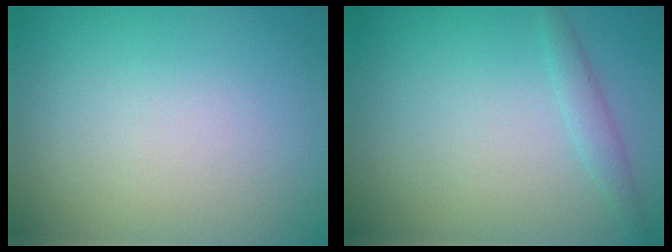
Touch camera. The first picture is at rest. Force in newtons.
{"total": 1.2, "press": 1.2, "slide": 0.0}